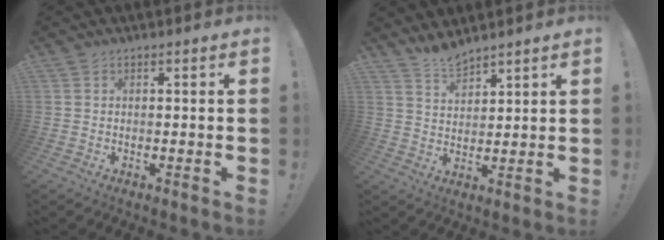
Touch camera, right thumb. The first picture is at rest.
{"total": 5.6, "force": [5.4, 1.1, 1.3], "torque": [-0.028, -0.032, 0.098]}